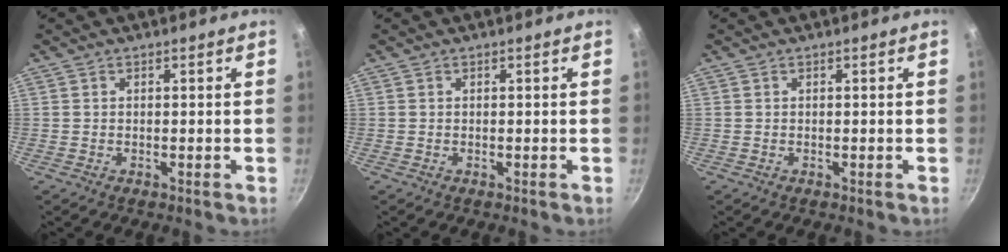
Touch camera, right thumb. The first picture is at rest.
{"total": 0.0}
{"total": 0.0}